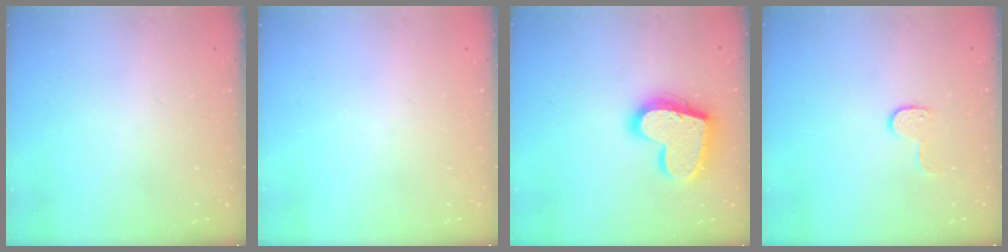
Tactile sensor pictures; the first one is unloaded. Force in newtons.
{"total": 0.0}
{"total": 19.0, "press": 18.9, "slide": 1.6}
{"total": 5.9, "press": 5.9, "slide": 0.5}